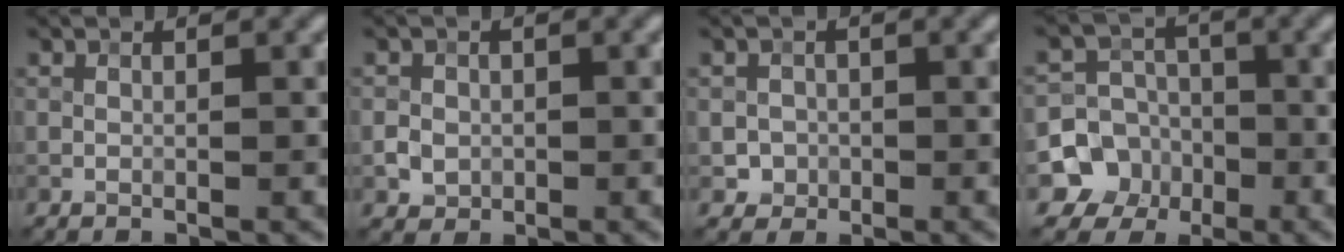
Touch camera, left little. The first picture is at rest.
{"total": 1.5, "force": [-0.2, 1.5, 0.4], "torque": [-0.004, -0.003, -0.003]}
{"total": 1.4, "force": [-0.2, 1.4, 0.1], "torque": [0.011, -0.004, 0.003]}
{"total": 6.9, "force": [-2.6, 6.4, 0.8], "torque": [0.006, -0.003, -0.069]}